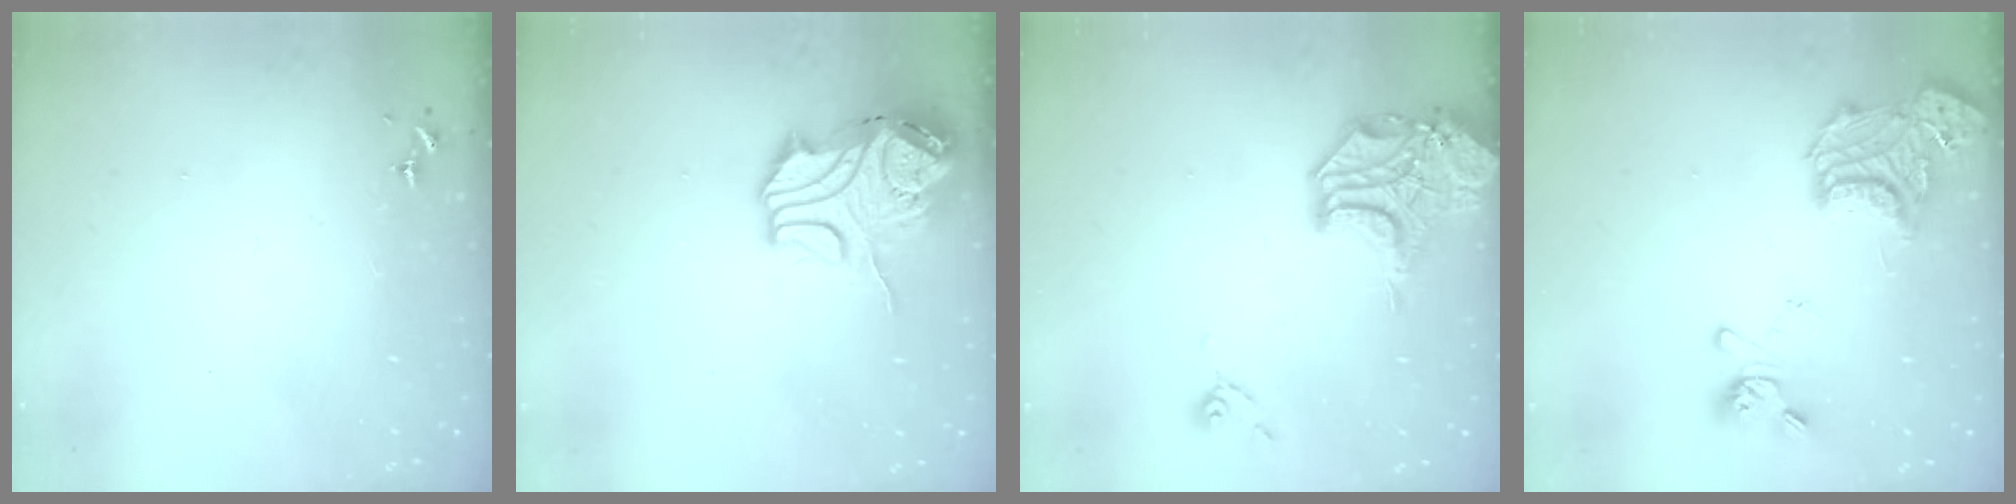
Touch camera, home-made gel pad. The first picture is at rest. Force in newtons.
{"total": 12.4, "press": 12.2, "slide": 1.9}
{"total": 16.3, "press": 16.1, "slide": 2.6}
{"total": 22.1, "press": 22.0, "slide": 2.1}